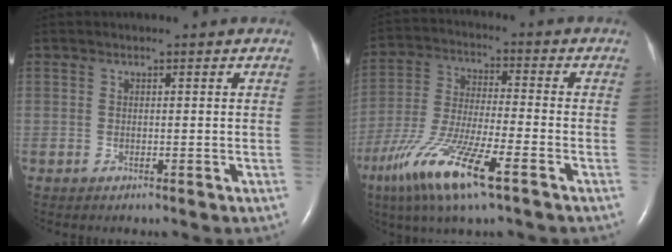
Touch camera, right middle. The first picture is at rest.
{"total": 13.7, "force": [-7.6, 1.5, 11.3], "torque": [-0.236, -0.030, -0.141]}